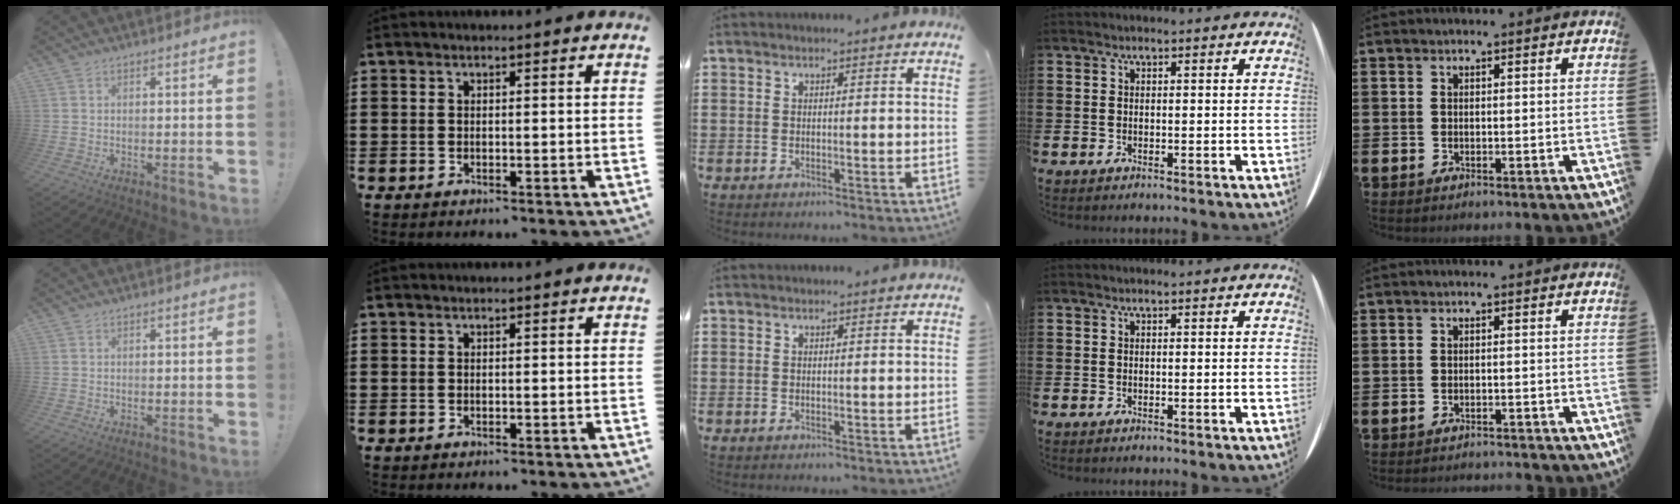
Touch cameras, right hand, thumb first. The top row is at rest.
{"little": {"total": 1.0, "force": [-1.0, 0.0, 0.0], "torque": [-0.002, 0.000, -0.020]}}